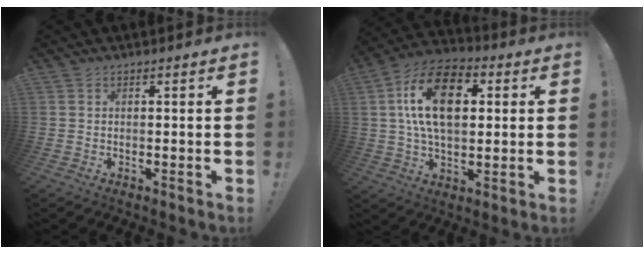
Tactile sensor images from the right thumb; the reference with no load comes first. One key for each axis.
{"total": 19.1, "fx": 4.0, "fy": 11.6, "fz": 14.6, "tx": -0.255, "ty": 0.004, "tz": 0.063}